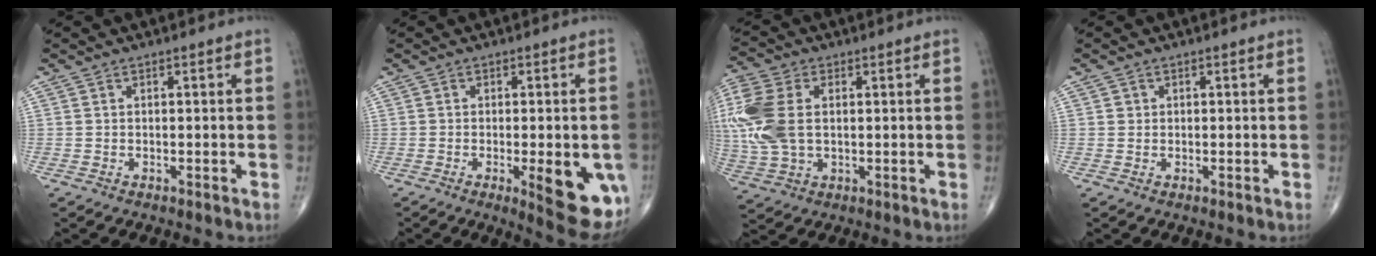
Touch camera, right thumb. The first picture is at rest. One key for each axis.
{"total": 11.8, "fx": -3.4, "fy": 3.6, "fz": 10.8, "tx": -0.123, "ty": -0.017, "tz": -0.034}
{"total": 14.5, "fx": 1.4, "fy": 9.2, "fz": 11.1, "tx": -0.281, "ty": 0.007, "tz": 0.030}
{"total": 0.9, "fx": 0.2, "fy": 0.8, "fz": 0.1, "tx": 0.005, "ty": 0.002, "tz": 0.002}